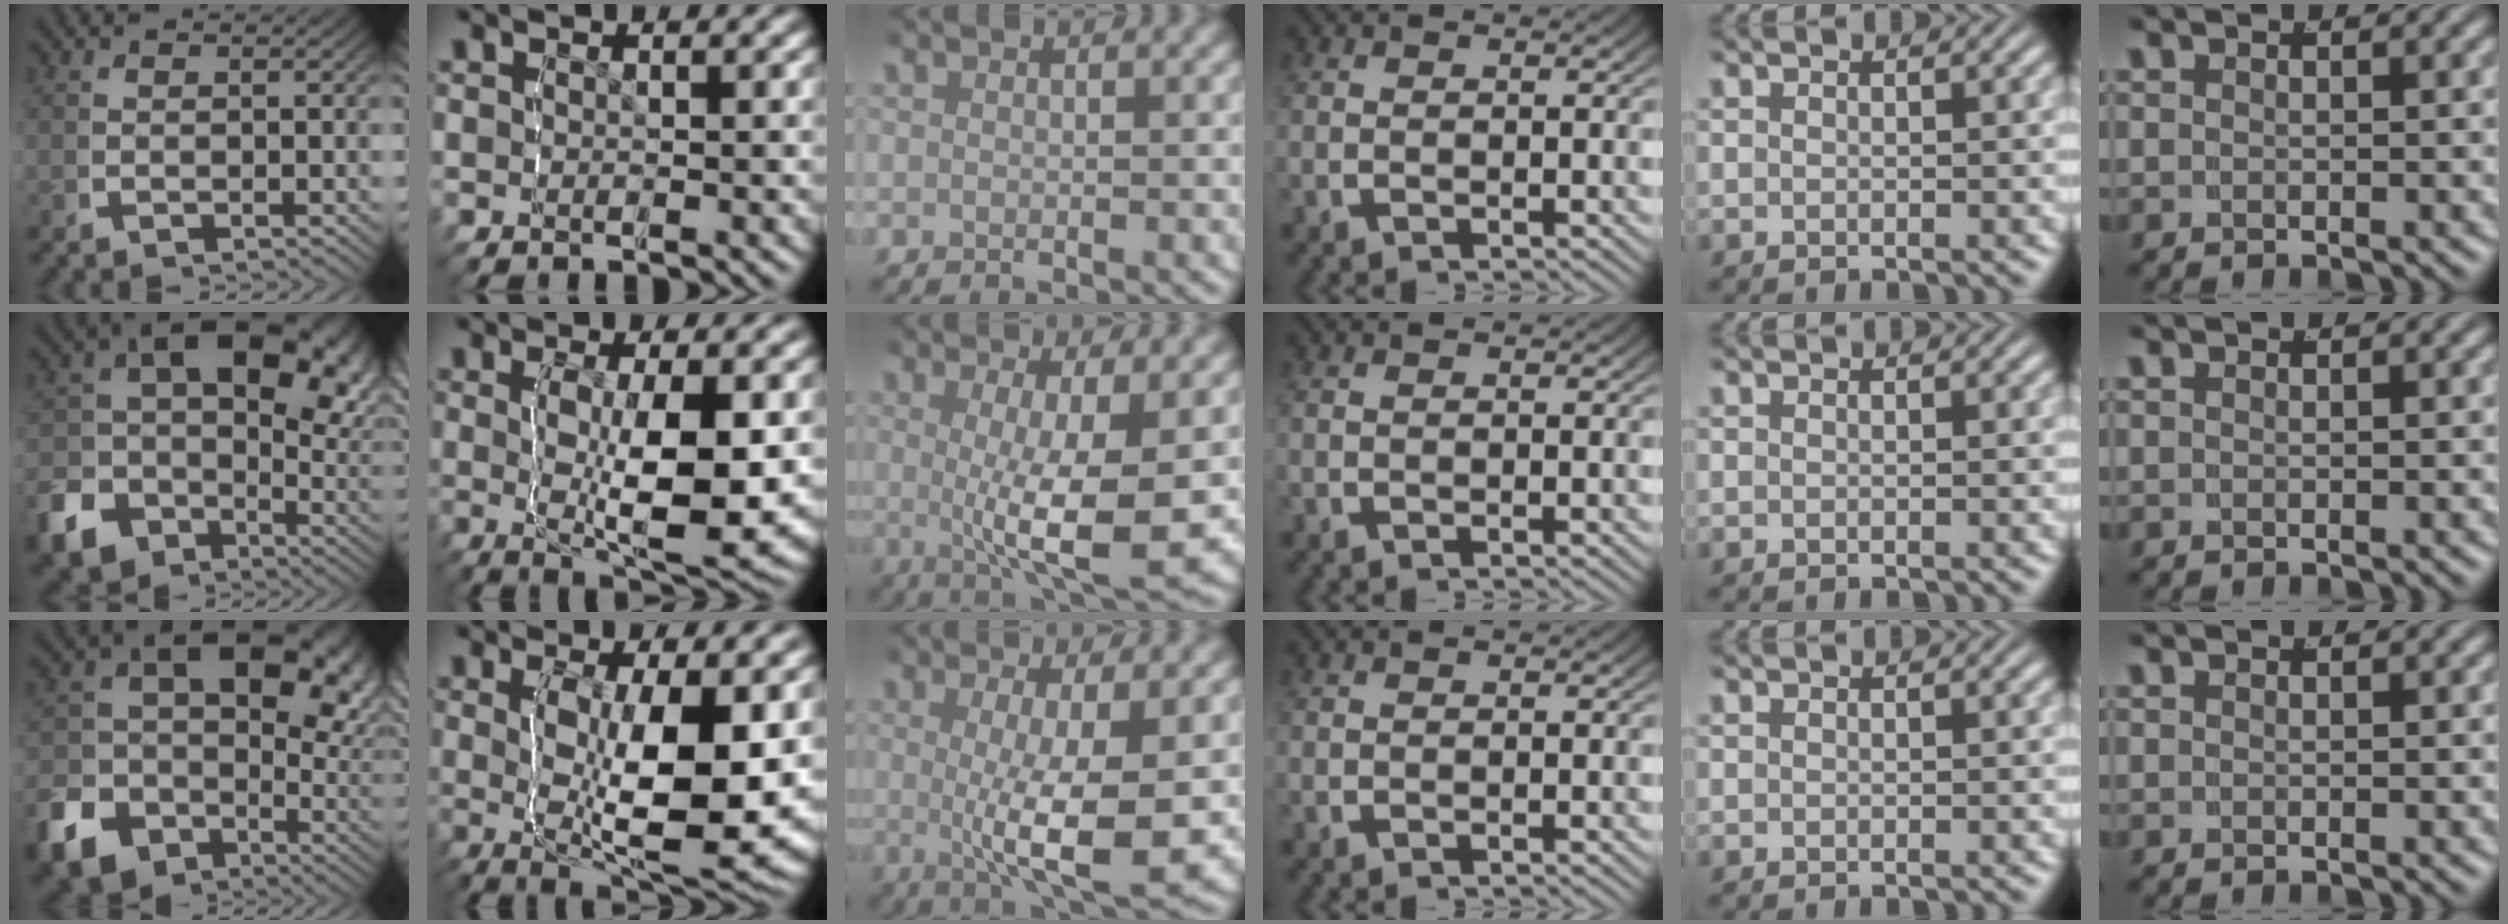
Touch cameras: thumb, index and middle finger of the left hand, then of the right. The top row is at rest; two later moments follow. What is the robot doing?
{"motion": "lift_and_place", "object": "lipstick"}